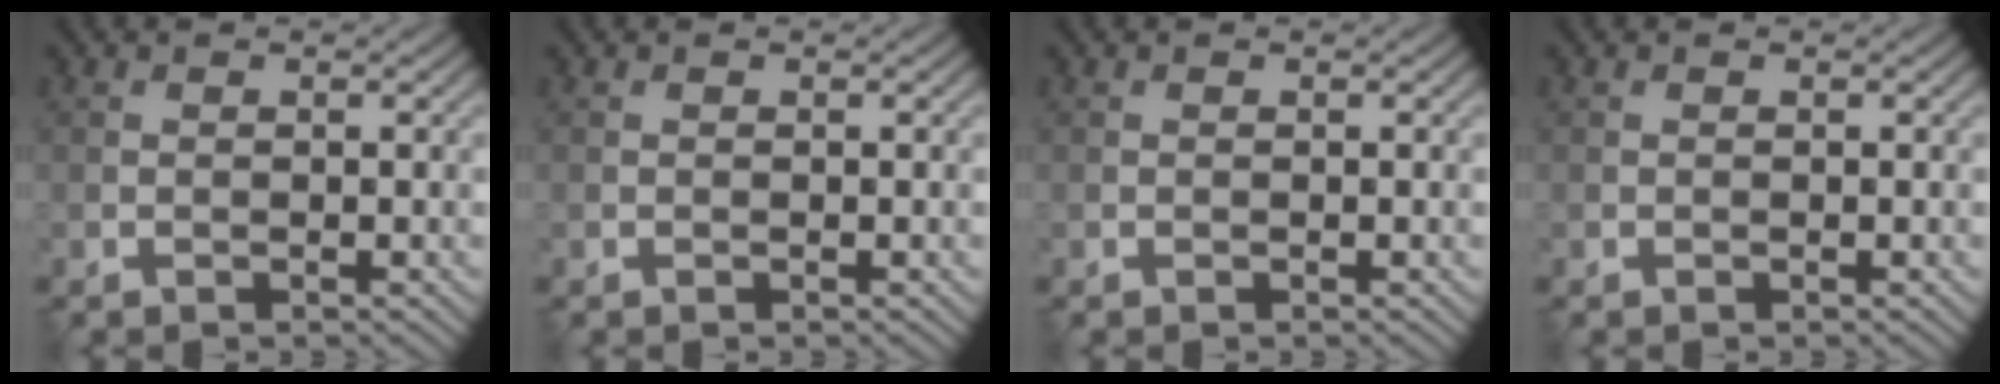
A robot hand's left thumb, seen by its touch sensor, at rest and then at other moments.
{"total": 0.0}
{"total": 0.0}
{"total": 0.0}